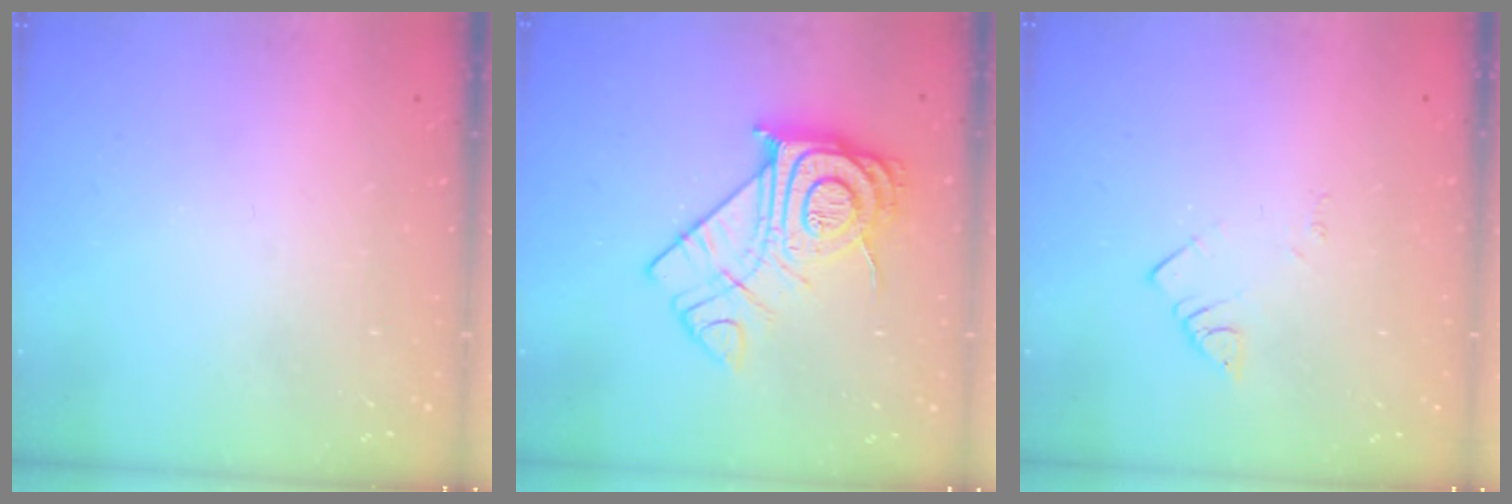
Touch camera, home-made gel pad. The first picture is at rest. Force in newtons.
{"total": 18.3, "press": 18.3, "slide": 1.4}
{"total": 1.7, "press": 1.6, "slide": 0.3}